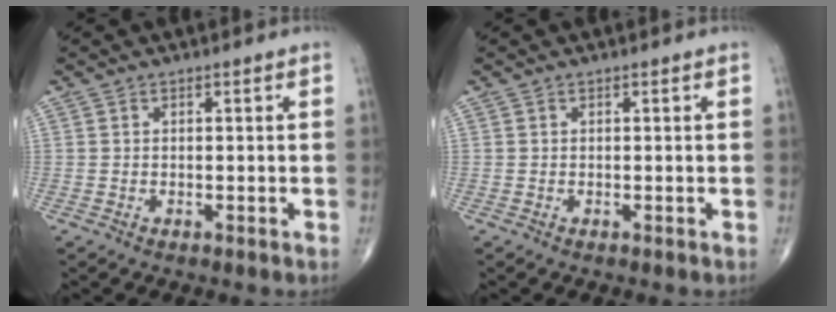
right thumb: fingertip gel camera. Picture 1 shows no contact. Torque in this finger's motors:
{"motor_torque": [0.00, 0.00, -0.02, 0.00, 0.00]}